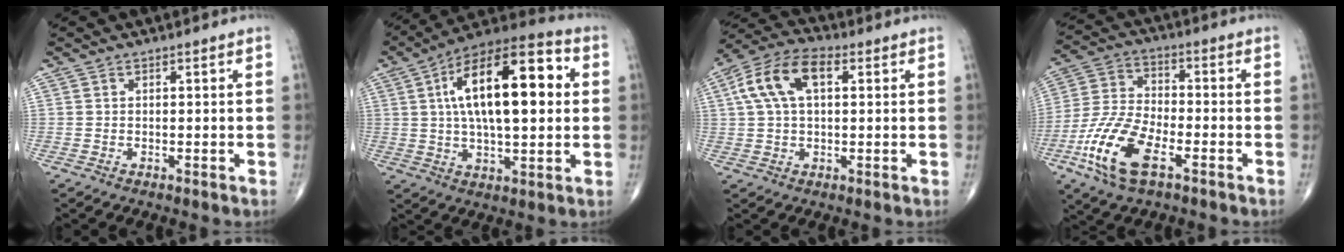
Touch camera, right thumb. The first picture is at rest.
{"total": 22.0, "force": [4.0, 9.1, 19.6], "torque": [-0.305, 0.018, 0.055]}
{"total": 11.1, "force": [2.9, 5.9, 8.9], "torque": [-0.179, 0.028, 0.048]}
{"total": 14.2, "force": [-6.4, 6.2, 11.0], "torque": [-0.235, 0.019, -0.123]}